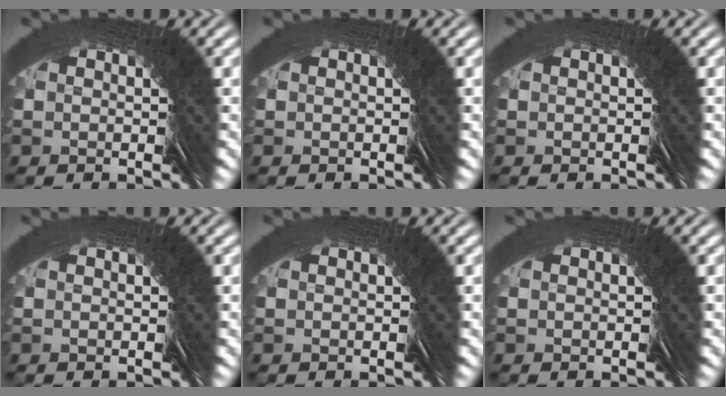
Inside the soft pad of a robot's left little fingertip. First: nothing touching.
{"total": 0.0}
{"total": 0.0}
{"total": 0.0}
{"total": 0.0}
{"total": 0.0}